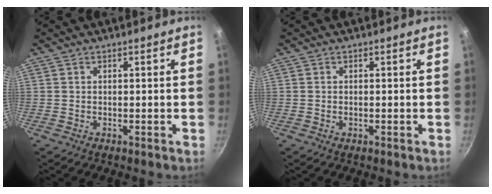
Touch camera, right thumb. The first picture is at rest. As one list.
[{"total": 0.5, "force": [-0.1, 0.2, 0.4], "torque": [-0.008, 0.001, -0.002]}]